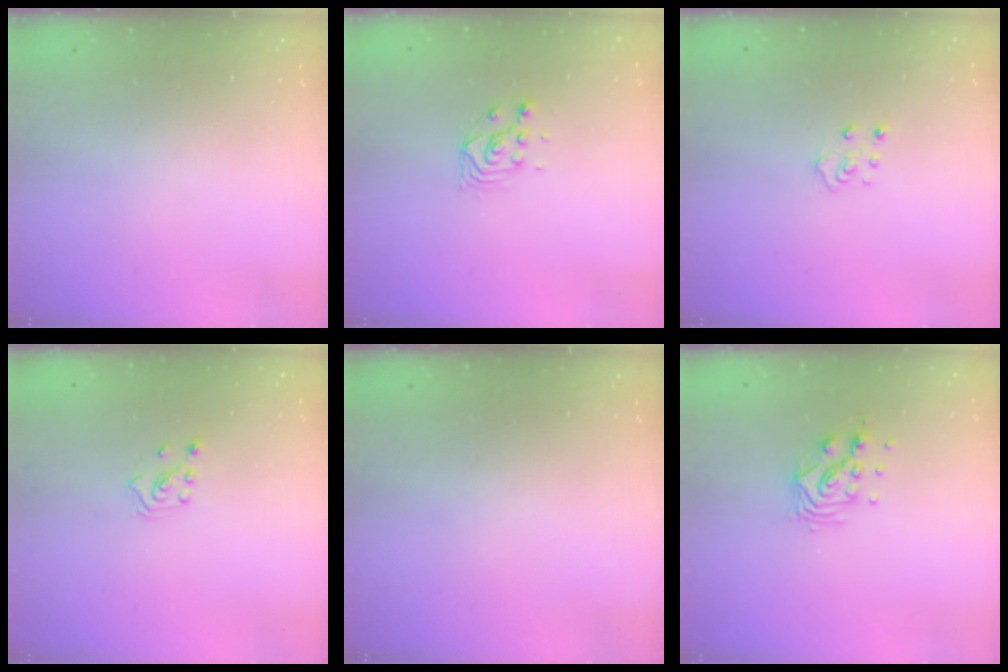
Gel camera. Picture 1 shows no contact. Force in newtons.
{"total": 3.5, "press": 3.5, "slide": 0.0}
{"total": 4.8, "press": 4.8, "slide": 0.4}
{"total": 3.4, "press": 3.4, "slide": 0.6}
{"total": 0.0}
{"total": 8.8, "press": 8.7, "slide": 0.9}